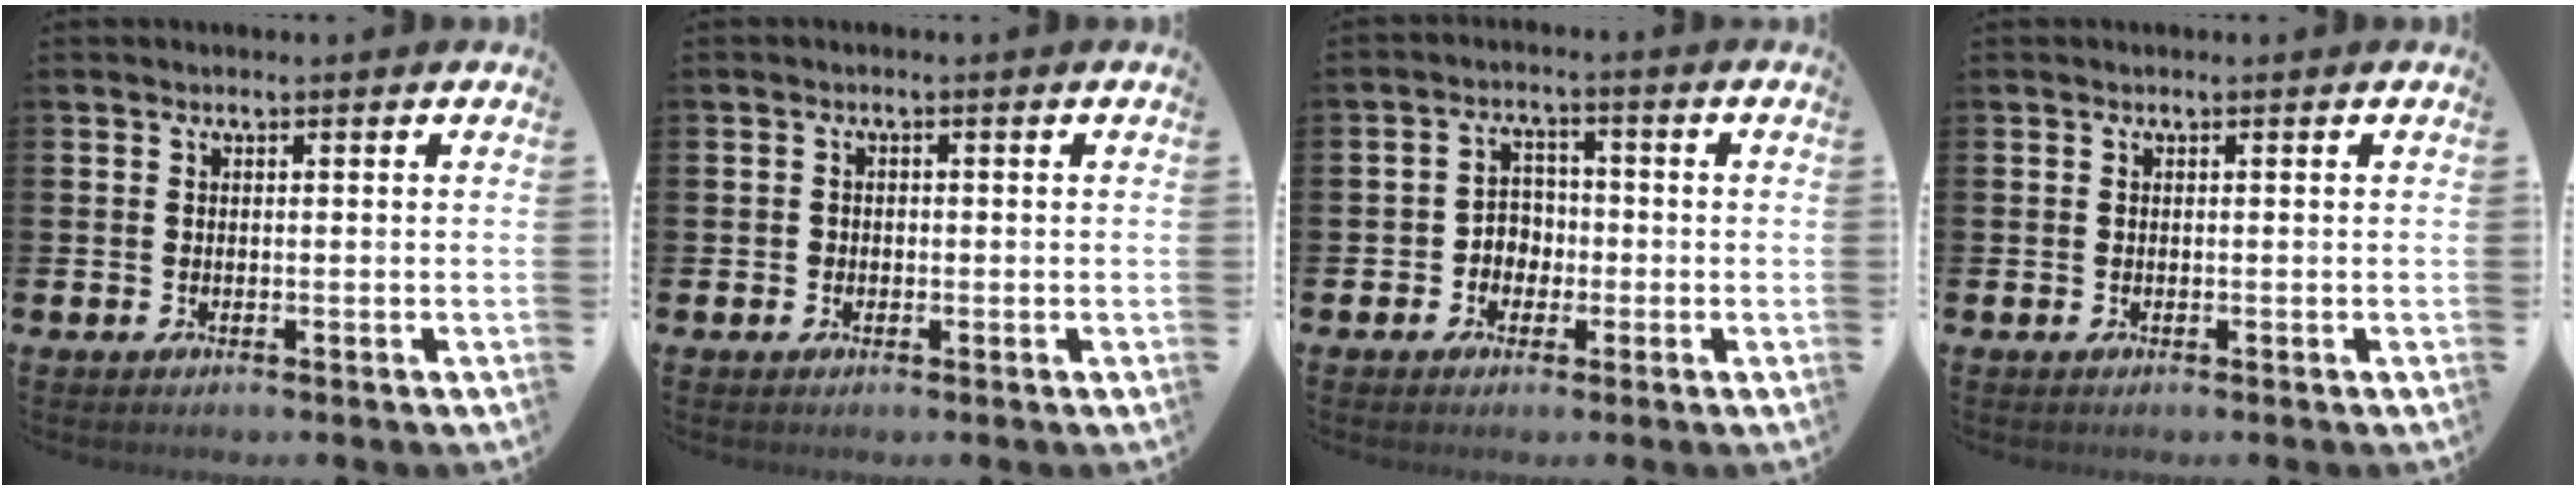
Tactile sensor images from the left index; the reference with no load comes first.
{"total": 1.0, "force": [-0.3, 0.9, 0.2], "torque": [0.001, 0.002, -0.010]}
{"total": 3.4, "force": [-1.3, 2.9, 1.1], "torque": [-0.024, 0.004, -0.033]}
{"total": 0.0}